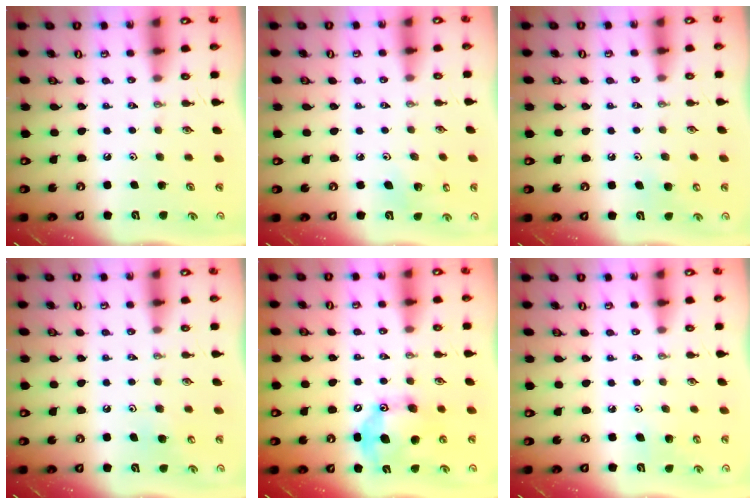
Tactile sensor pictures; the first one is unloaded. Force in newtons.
{"total": 3.8, "press": 3.6, "slide": 1.3}
{"total": 6.1, "press": 6.0, "slide": 0.5}
{"total": 5.5, "press": 5.5, "slide": 0.4}
{"total": 14.9, "press": 14.9, "slide": 0.3}
{"total": 4.6, "press": 4.4, "slide": 1.2}